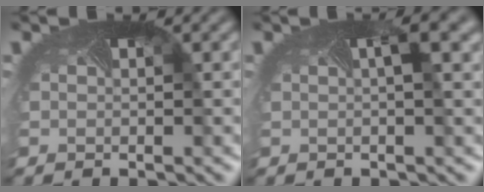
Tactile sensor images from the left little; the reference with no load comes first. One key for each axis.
{"total": 2.8, "fx": 1.0, "fy": 0.6, "fz": 2.6, "tx": -0.026, "ty": 0.001, "tz": 0.008}